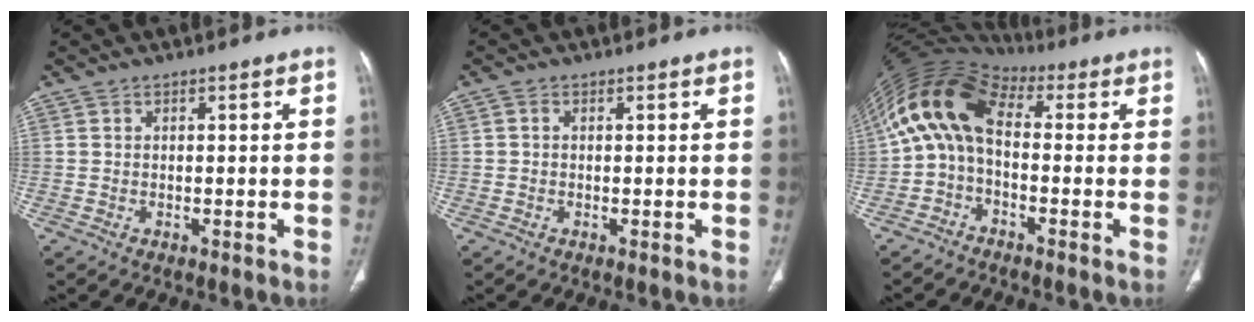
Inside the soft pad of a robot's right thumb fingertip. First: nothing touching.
{"total": 0.6, "force": [0.0, 0.5, 0.3], "torque": [-0.005, 0.001, -0.003]}
{"total": 12.3, "force": [0.8, 7.3, 9.8], "torque": [-0.182, 0.045, -0.001]}